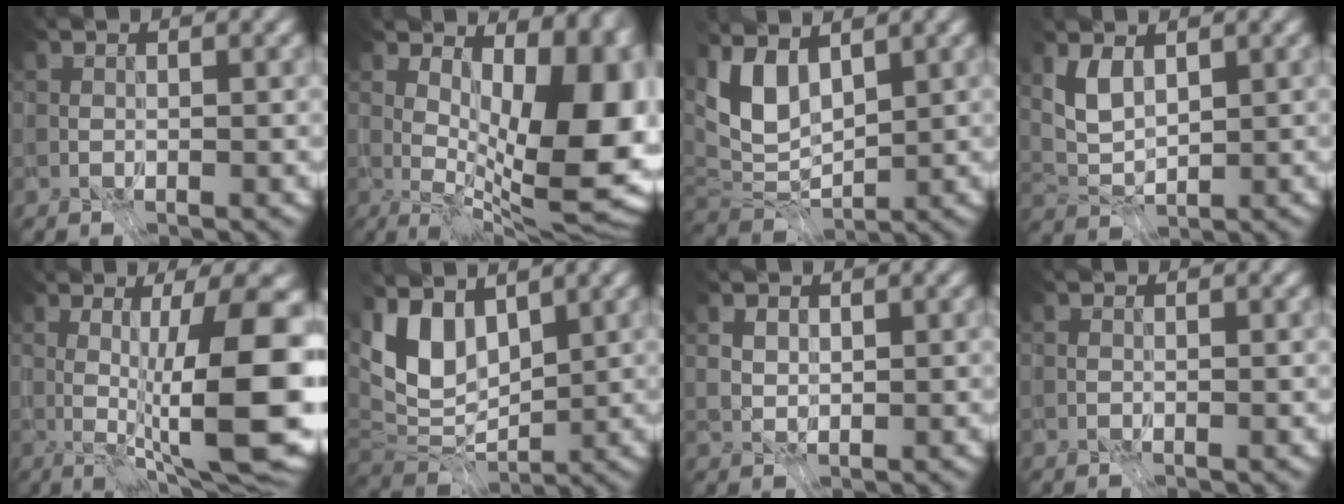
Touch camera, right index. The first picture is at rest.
{"total": 12.2, "force": [1.7, 4.7, 11.1], "torque": [-0.130, -0.013, 0.052]}
{"total": 2.9, "force": [1.4, 0.5, 2.4], "torque": [-0.049, -0.008, 0.033]}
{"total": 1.0, "force": [0.3, -0.9, -0.1], "torque": [-0.003, -0.009, 0.019]}
{"total": 12.0, "force": [-1.6, 1.9, 11.7], "torque": [-0.145, -0.003, -0.010]}
{"total": 4.1, "force": [1.8, 1.5, 3.4], "torque": [-0.077, -0.005, 0.039]}
{"total": 0.9, "force": [0.9, 0.1, 0.0], "torque": [-0.014, -0.002, 0.036]}
{"total": 0.0}